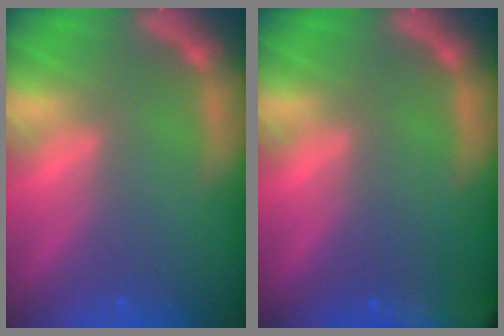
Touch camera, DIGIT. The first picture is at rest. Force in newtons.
{"total": 10.0}